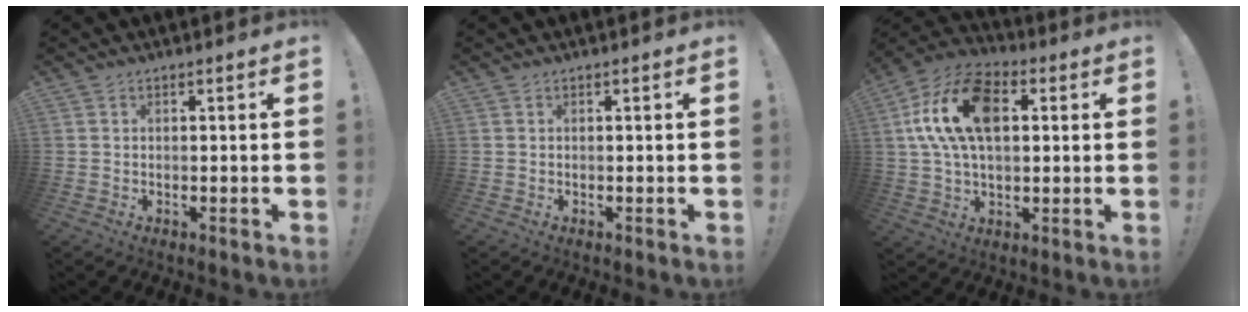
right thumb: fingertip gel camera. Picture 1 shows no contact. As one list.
[{"total": 0.0}, {"total": 18.8, "force": [4.5, 11.3, 14.3], "torque": [-0.263, 0.007, 0.080]}]